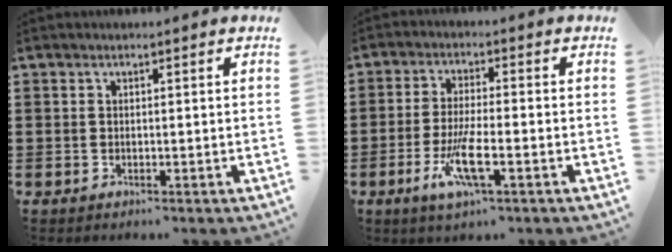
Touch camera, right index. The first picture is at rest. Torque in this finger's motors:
{"motor_torque": [1.96, 0.18, 0.73, 0.16]}